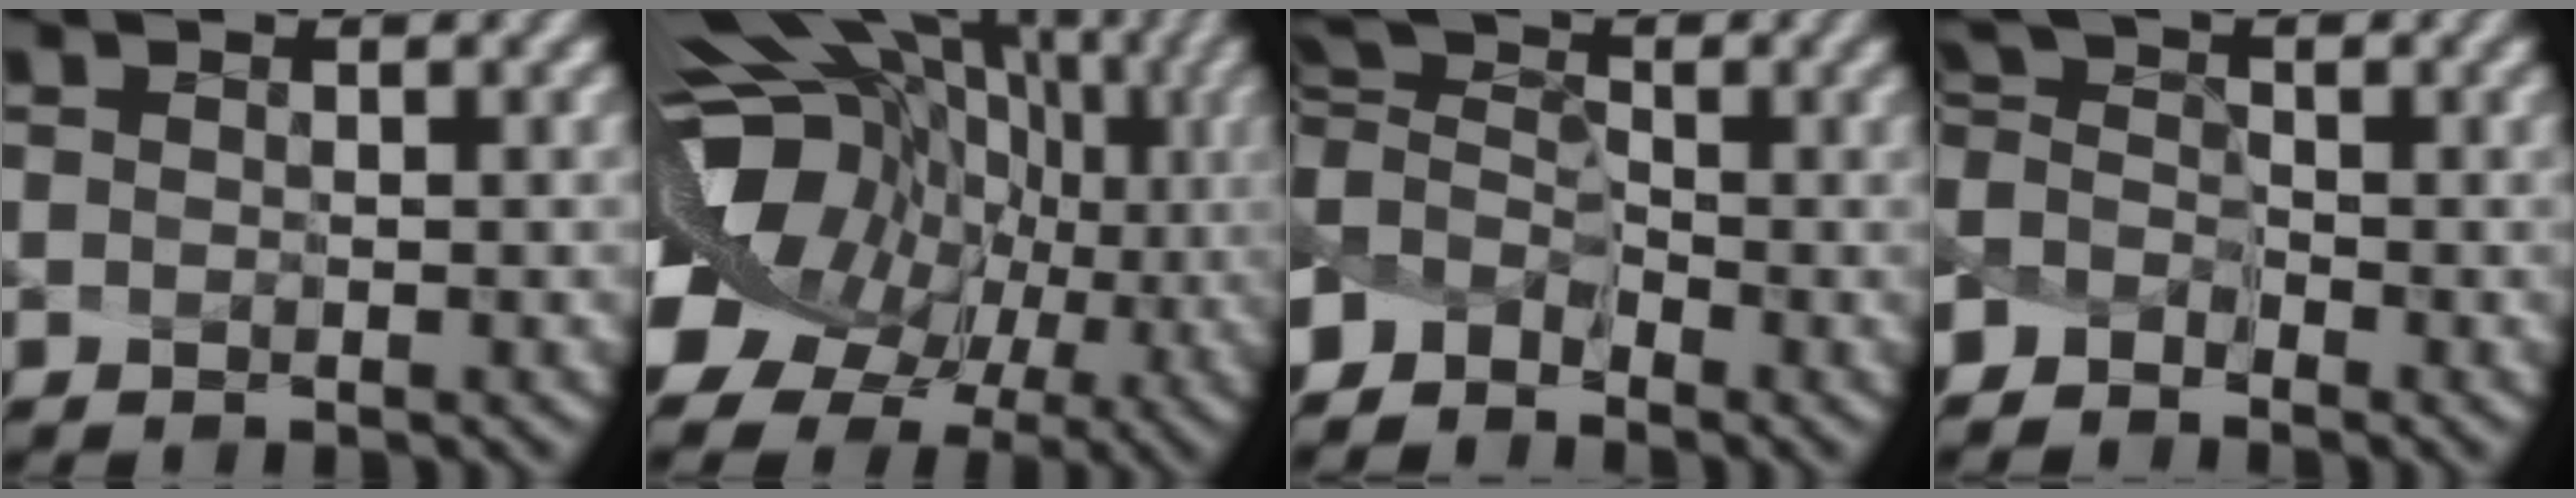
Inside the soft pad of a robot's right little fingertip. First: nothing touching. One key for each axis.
{"total": 16.1, "fx": -0.1, "fy": 11.8, "fz": 10.9, "tx": -0.201, "ty": -0.022, "tz": 0.043}
{"total": 2.6, "fx": -1.9, "fy": 1.7, "fz": 0.4, "tx": -0.013, "ty": 0.004, "tz": -0.035}
{"total": 2.1, "fx": -1.9, "fy": 0.8, "fz": -0.2, "tx": 0.000, "ty": -0.003, "tz": -0.025}